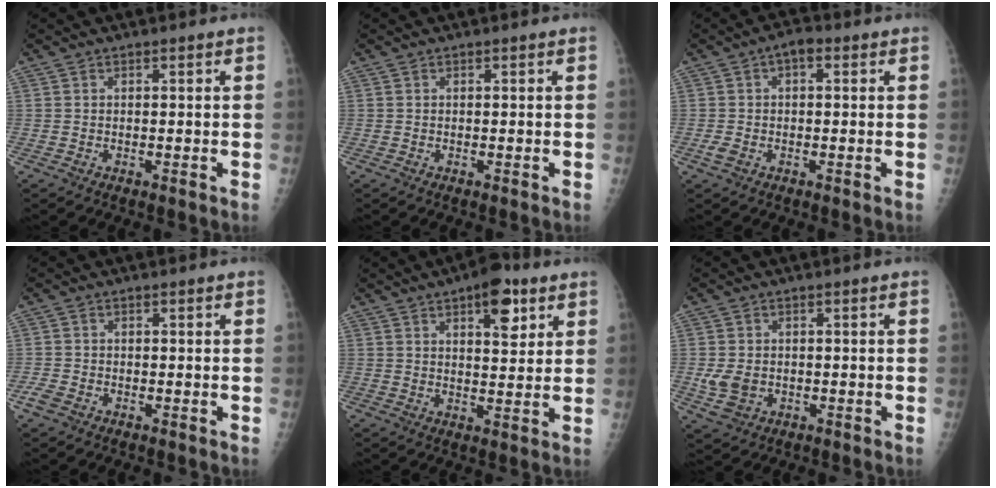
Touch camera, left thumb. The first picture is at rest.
{"total": 0.0}
{"total": 4.5, "force": [0.4, 2.7, 3.6], "torque": [-0.062, 0.010, 0.000]}
{"total": 2.1, "force": [-1.2, 1.4, 1.1], "torque": [-0.026, 0.000, -0.024]}
{"total": 8.4, "force": [4.4, 3.6, 6.3], "torque": [-0.066, -0.017, 0.057]}
{"total": 4.6, "force": [-0.8, 3.6, 2.8], "torque": [-0.048, -0.001, -0.008]}